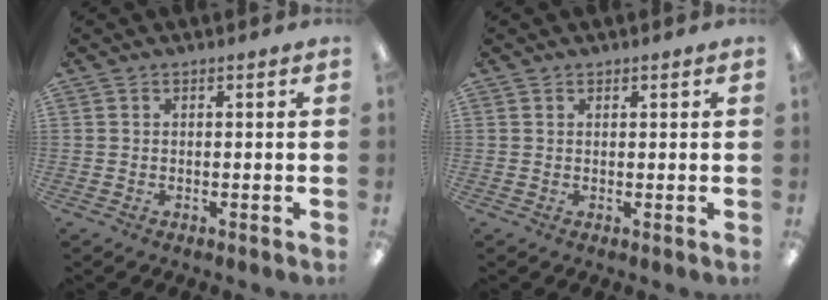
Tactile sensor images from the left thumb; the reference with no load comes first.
{"total": 1.0, "force": [0.8, 0.6, 0.0], "torque": [0.000, 0.001, 0.015]}